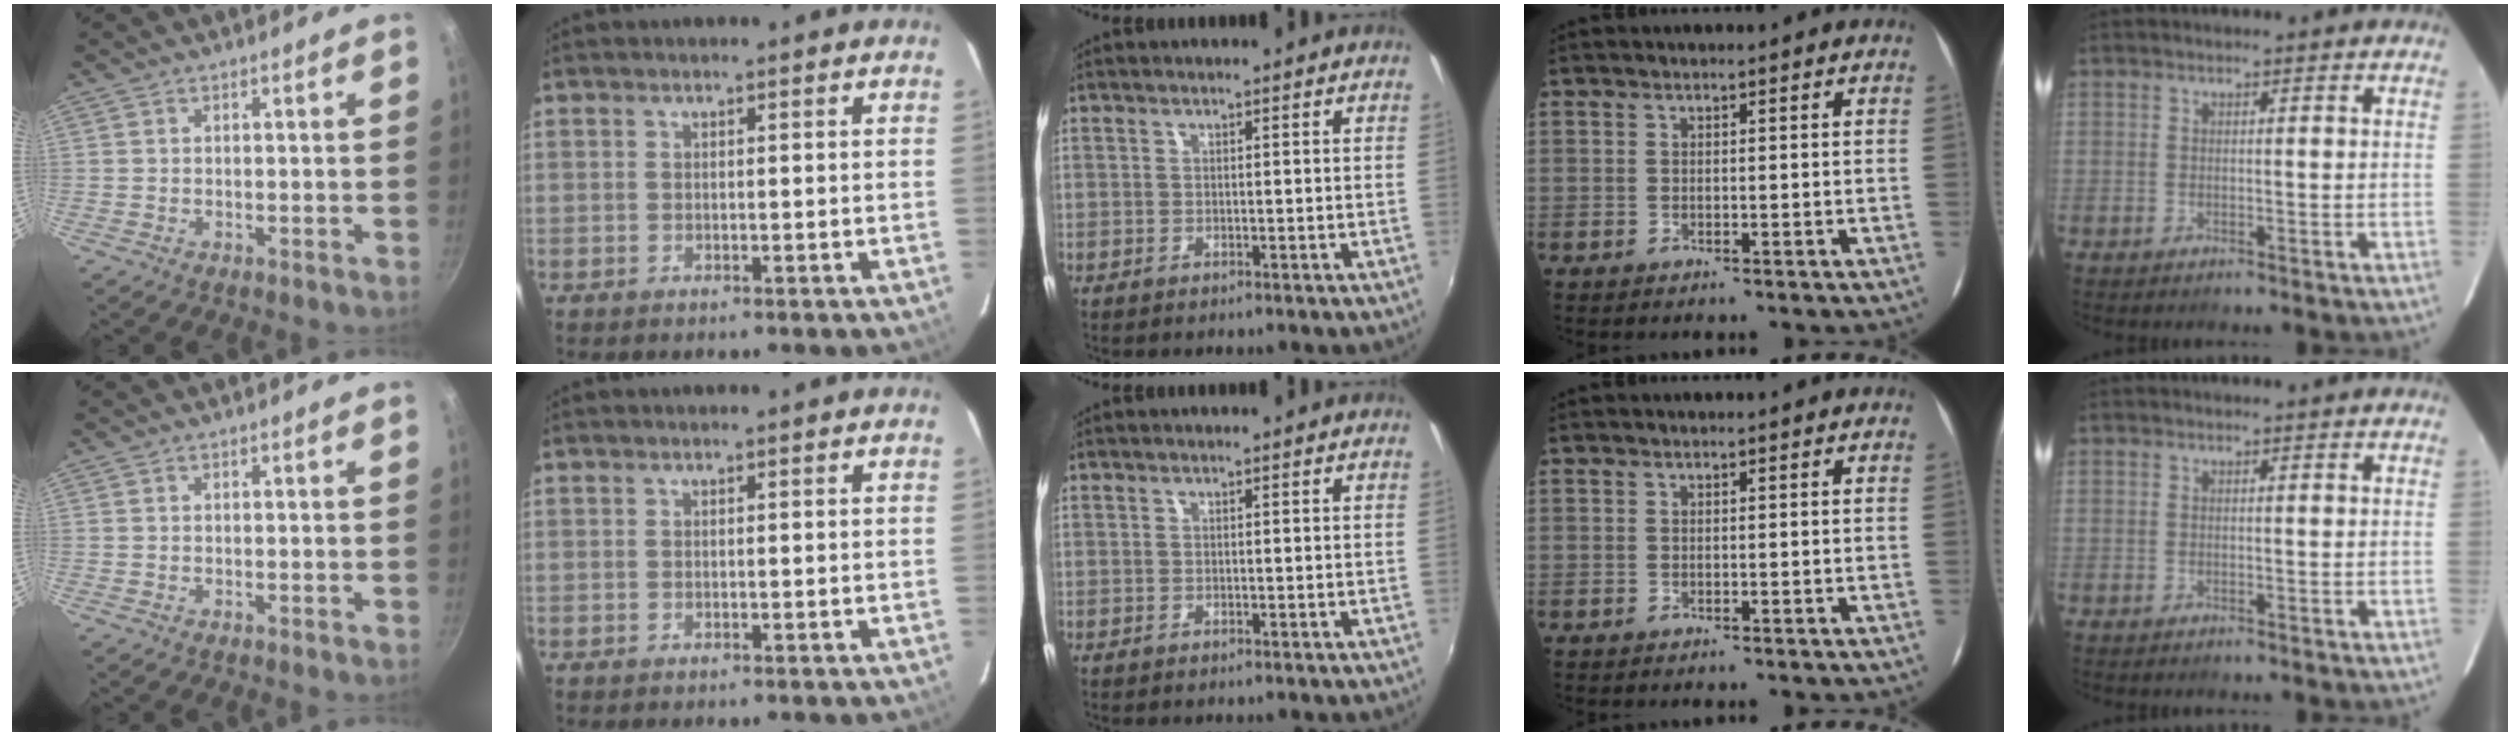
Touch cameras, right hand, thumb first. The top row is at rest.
{}